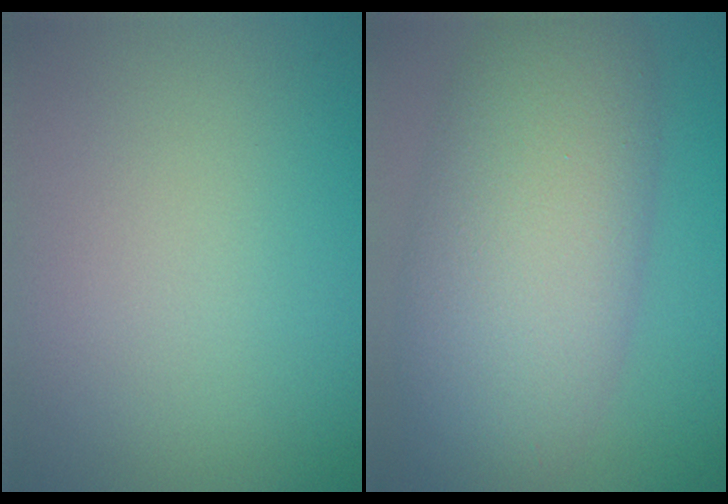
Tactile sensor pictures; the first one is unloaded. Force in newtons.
{"total": 9.9, "press": 9.9, "slide": 0.4}